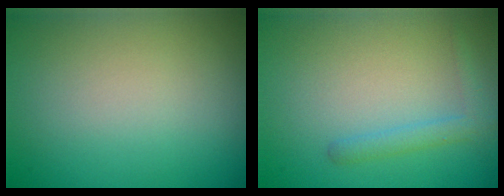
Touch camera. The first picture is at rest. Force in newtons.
{"total": 1.7, "press": 1.7, "slide": 0.1}